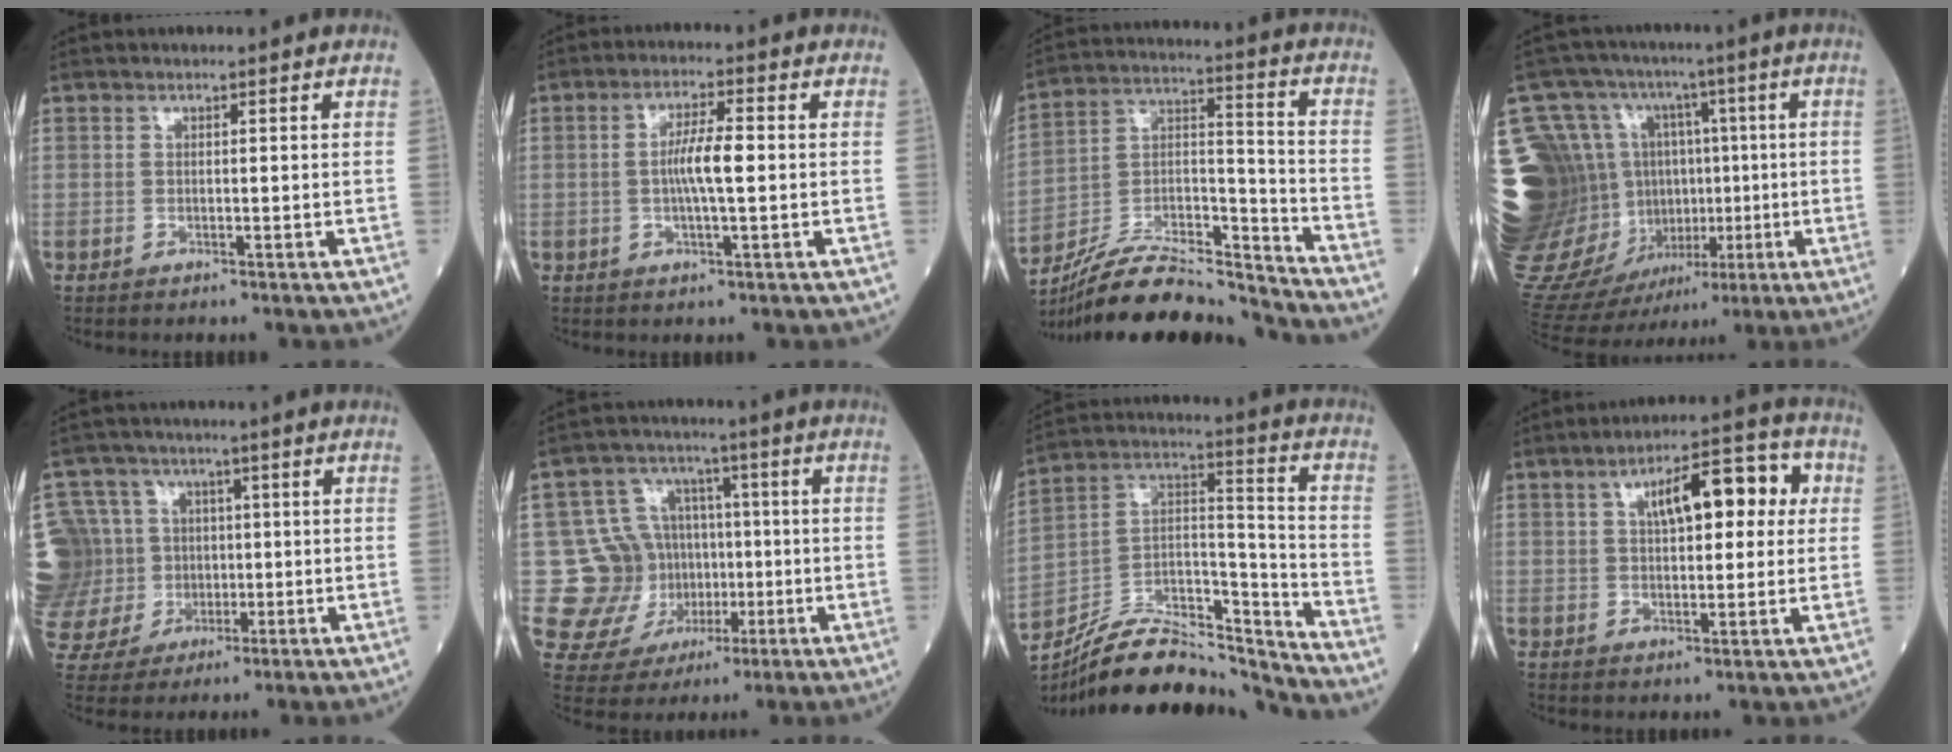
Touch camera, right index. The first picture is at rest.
{"total": 5.3, "force": [-0.2, 0.5, 5.3], "torque": [-0.101, 0.003, -0.006]}
{"total": 19.0, "force": [-18.1, 1.8, 5.8], "torque": [-0.114, 0.021, -0.314]}
{"total": 31.9, "force": [0.3, 25.1, 19.8], "torque": [-0.472, 0.071, 0.036]}
{"total": 16.9, "force": [0.8, 15.4, 7.0], "torque": [-0.217, 0.044, 0.042]}
{"total": 12.6, "force": [-0.7, 11.4, 5.3], "torque": [-0.100, 0.039, 0.015]}
{"total": 18.2, "force": [-17.1, 3.3, 5.3], "torque": [-0.089, 0.046, -0.293]}
{"total": 10.6, "force": [3.0, 4.0, 9.4], "torque": [-0.134, 0.034, 0.043]}